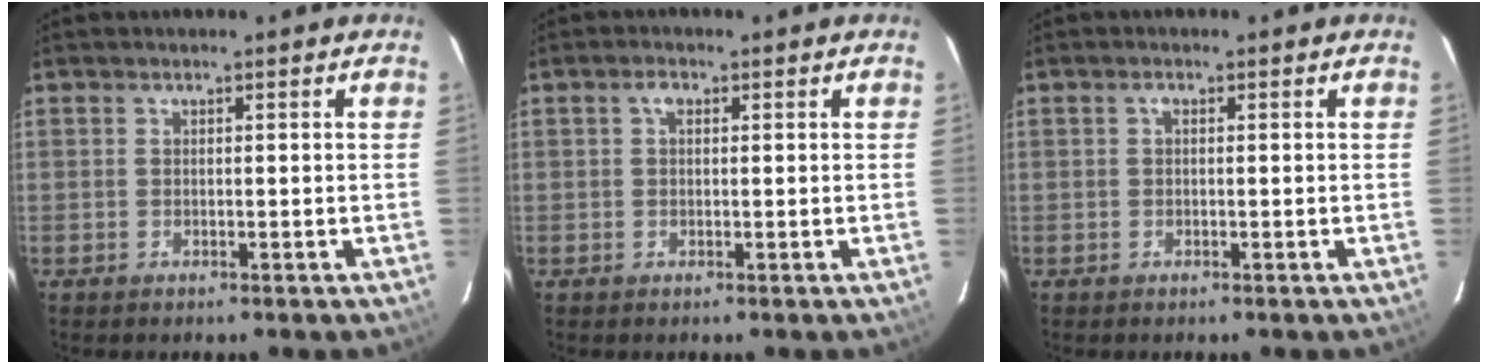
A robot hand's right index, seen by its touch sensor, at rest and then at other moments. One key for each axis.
{"total": 1.5, "fx": 0.4, "fy": 0.9, "fz": 1.1, "tx": -0.019, "ty": 0.008, "tz": 0.005}
{"total": 0.7, "fx": 0.1, "fy": 0.4, "fz": 0.6, "tx": -0.011, "ty": 0.005, "tz": 0.000}